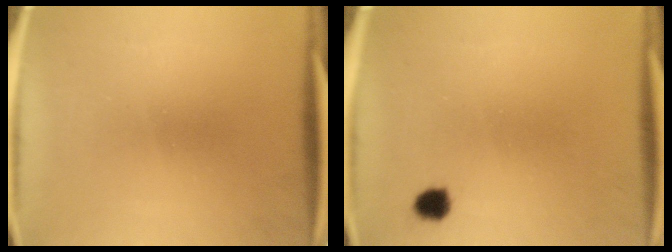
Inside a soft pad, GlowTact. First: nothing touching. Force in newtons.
{"total": 2.4}